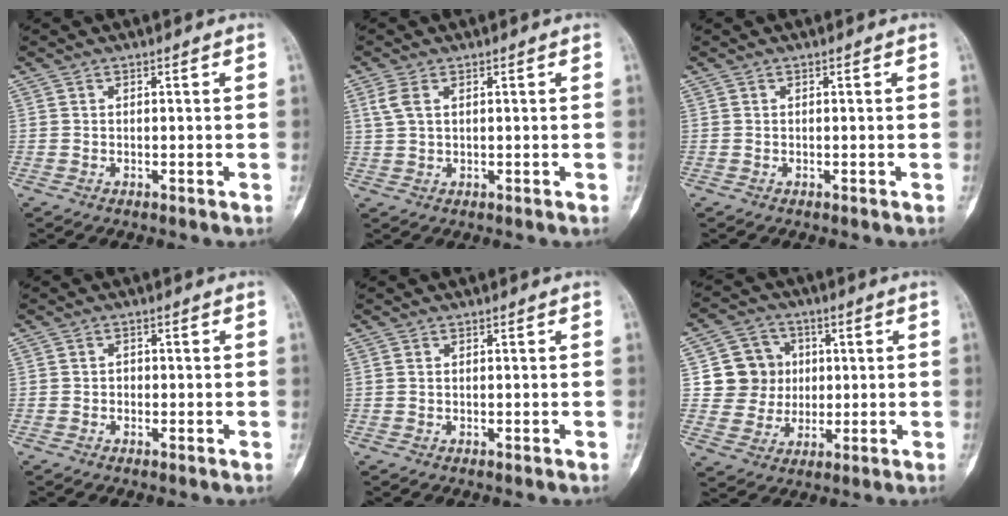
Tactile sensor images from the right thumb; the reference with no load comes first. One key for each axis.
{"total": 3.3, "fx": 1.2, "fy": 1.8, "fz": 2.5, "tx": -0.066, "ty": 0.007, "tz": 0.029}
{"total": 0.0}
{"total": 1.0, "fx": -0.4, "fy": 0.9, "fz": 0.3, "tx": 0.005, "ty": 0.004, "tz": -0.011}
{"total": 0.0}
{"total": 10.3, "fx": 1.5, "fy": 9.8, "fz": 2.8, "tx": -0.003, "ty": 0.006, "tz": 0.031}